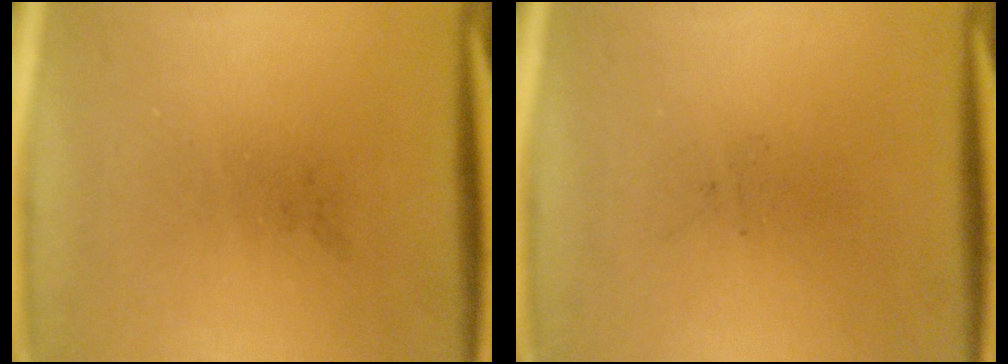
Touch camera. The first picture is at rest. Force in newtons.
{"total": 0.0}